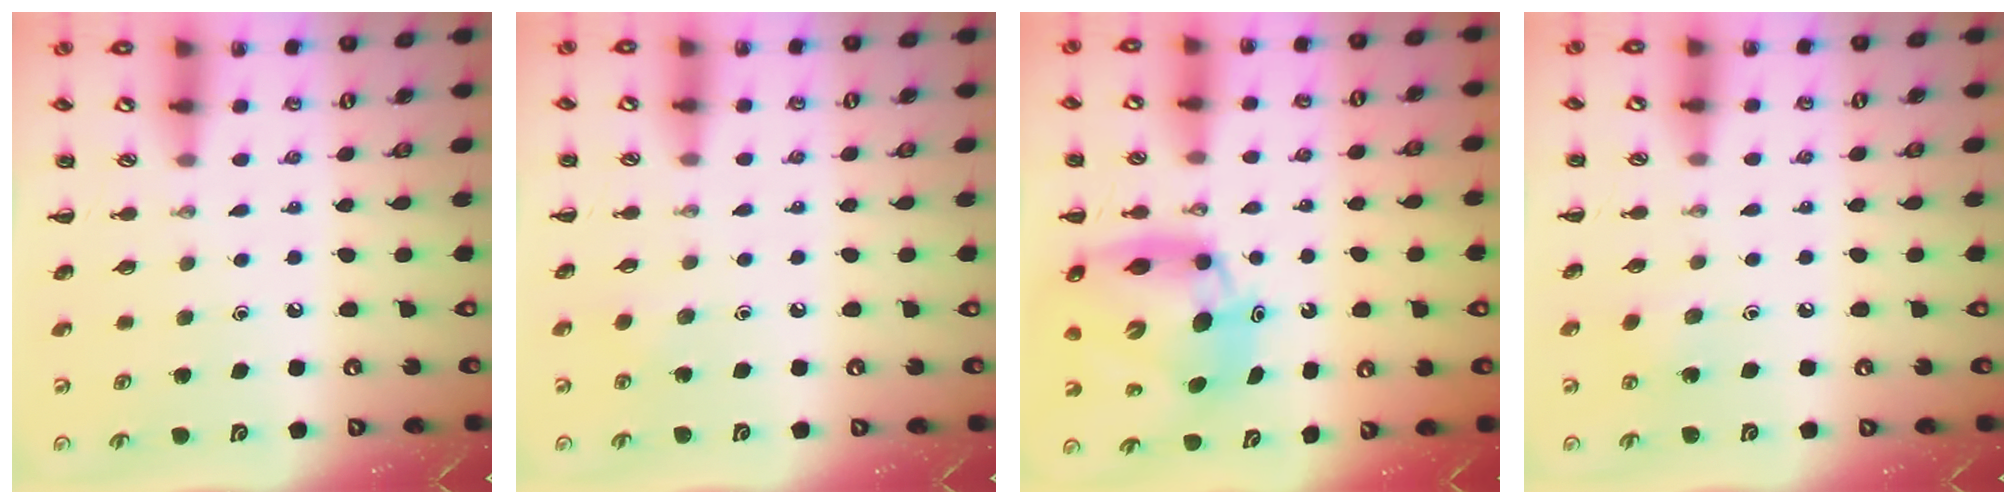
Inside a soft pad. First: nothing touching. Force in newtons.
{"total": 1.7, "press": 1.6, "slide": 0.6}
{"total": 12.9, "press": 12.4, "slide": 3.6}
{"total": 3.5, "press": 3.4, "slide": 1.0}